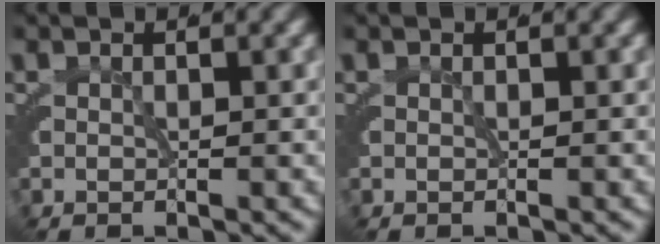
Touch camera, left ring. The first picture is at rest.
{"total": 0.0}